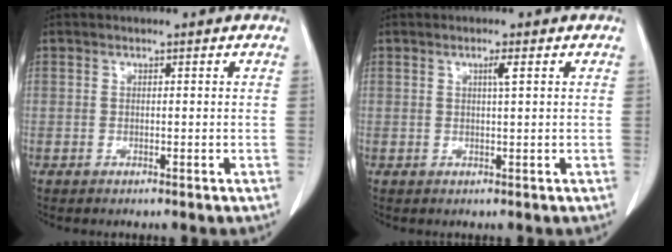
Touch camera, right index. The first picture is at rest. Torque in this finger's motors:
{"motor_torque": [0.02, 0.01, 0.02, 0.00]}